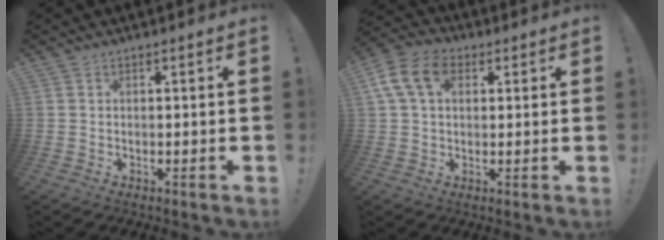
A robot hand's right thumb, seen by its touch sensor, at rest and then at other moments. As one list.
[{"total": 11.9, "force": [4.0, 8.2, 7.7], "torque": [-0.133, 0.002, 0.080]}]